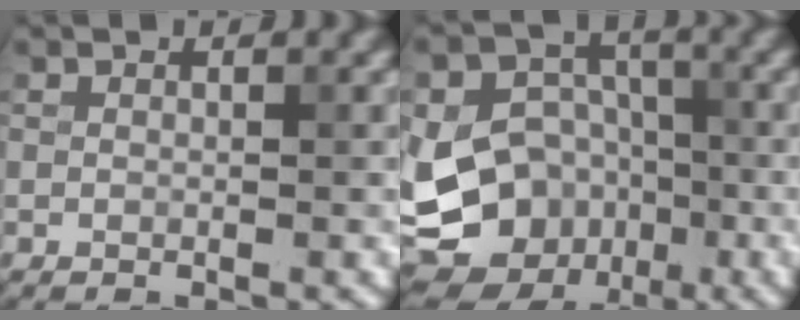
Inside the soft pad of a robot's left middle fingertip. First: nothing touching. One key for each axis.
{"total": 16.0, "fx": -4.5, "fy": 14.2, "fz": 5.8, "tx": -0.136, "ty": -0.033, "tz": -0.074}